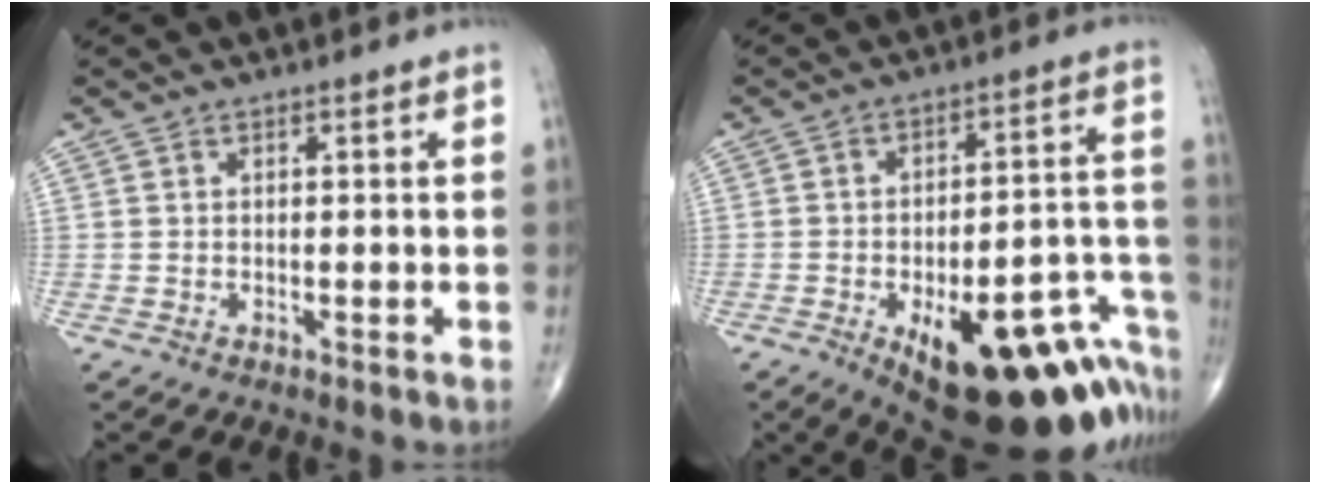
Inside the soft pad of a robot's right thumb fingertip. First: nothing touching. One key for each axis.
{"total": 29.4, "fx": -14.2, "fy": 11.6, "fz": 23.0, "tx": -0.198, "ty": 0.072, "tz": -0.174}